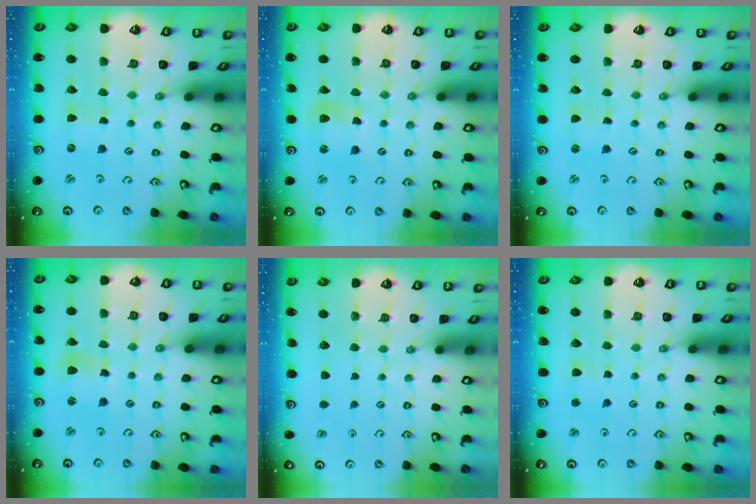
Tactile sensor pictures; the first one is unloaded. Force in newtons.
{"total": 5.2, "press": 5.1, "slide": 0.8}
{"total": 0.0}
{"total": 5.1, "press": 5.0, "slide": 0.7}
{"total": 0.0}
{"total": 2.1, "press": 2.1, "slide": 0.5}